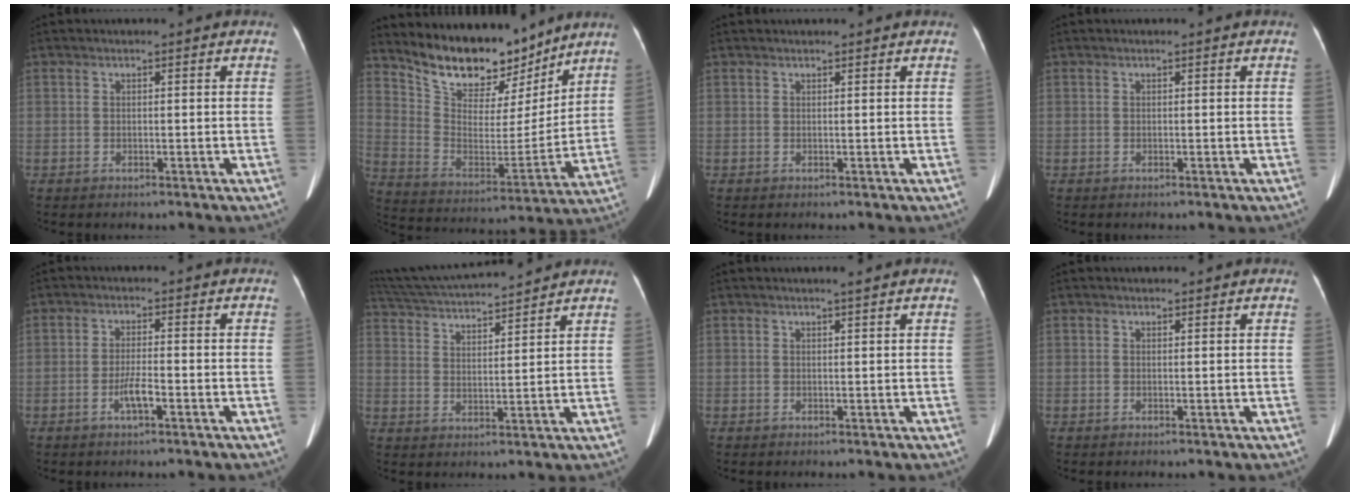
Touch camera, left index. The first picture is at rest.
{"total": 16.0, "force": [13.9, 5.6, 5.6], "torque": [-0.099, -0.020, 0.241]}
{"total": 3.0, "force": [2.8, 0.3, 1.1], "torque": [-0.013, 0.017, 0.030]}
{"total": 0.0}
{"total": 2.7, "force": [-1.7, 0.0, 2.1], "torque": [-0.040, -0.009, -0.029]}
{"total": 15.8, "force": [14.5, 0.9, 6.1], "torque": [-0.116, 0.029, 0.236]}
{"total": 1.2, "force": [0.9, -0.3, 0.7], "torque": [-0.009, -0.006, 0.017]}
{"total": 1.6, "force": [1.4, 0.6, 0.5], "torque": [-0.007, 0.005, 0.013]}